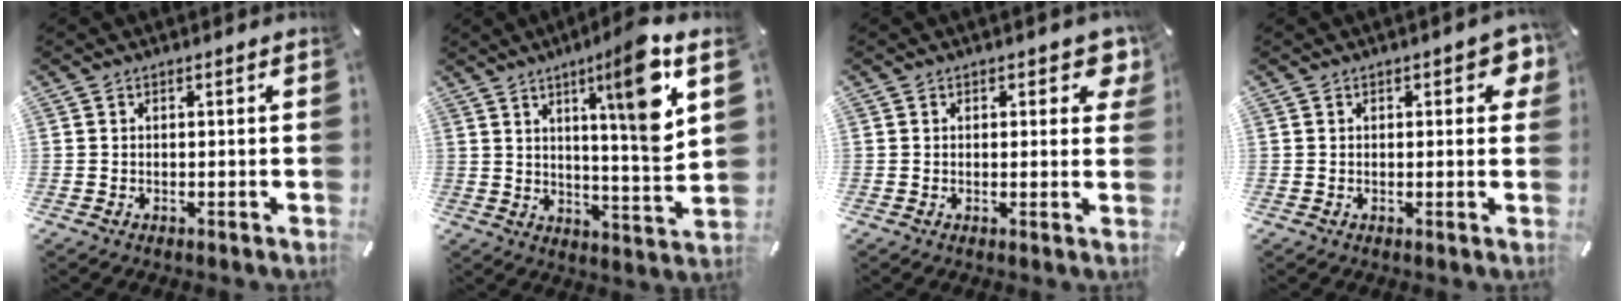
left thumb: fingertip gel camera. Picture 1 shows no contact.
{"total": 15.2, "force": [6.9, 2.1, 13.4], "torque": [-0.192, -0.039, 0.095]}
{"total": 4.0, "force": [2.0, 2.1, 2.8], "torque": [-0.021, -0.009, 0.027]}
{"total": 4.0, "force": [1.2, 1.9, 3.3], "torque": [-0.043, 0.000, 0.016]}